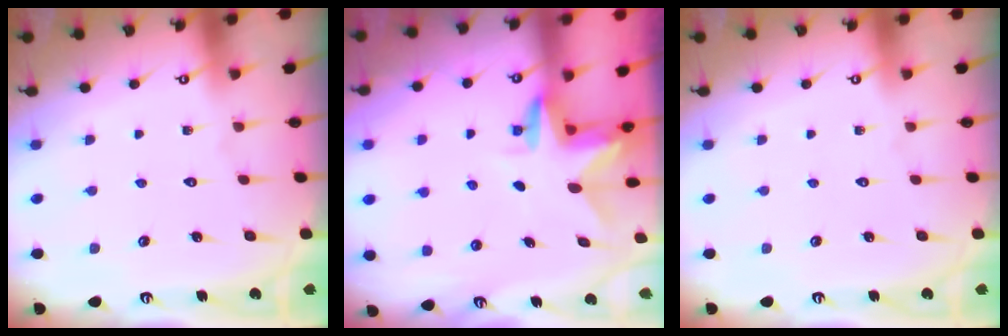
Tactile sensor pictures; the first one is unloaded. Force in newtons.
{"total": 3.1, "press": 3.1, "slide": 0.2}
{"total": 0.0}